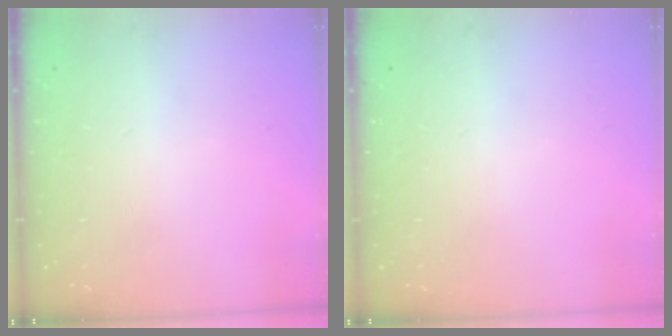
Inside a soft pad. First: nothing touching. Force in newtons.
{"total": 0.0}